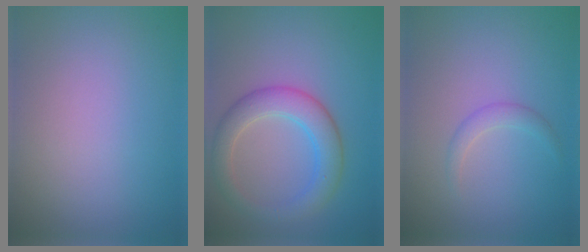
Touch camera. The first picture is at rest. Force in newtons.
{"total": 4.5, "press": 4.5, "slide": 0.2}
{"total": 1.3, "press": 1.3, "slide": 0.1}